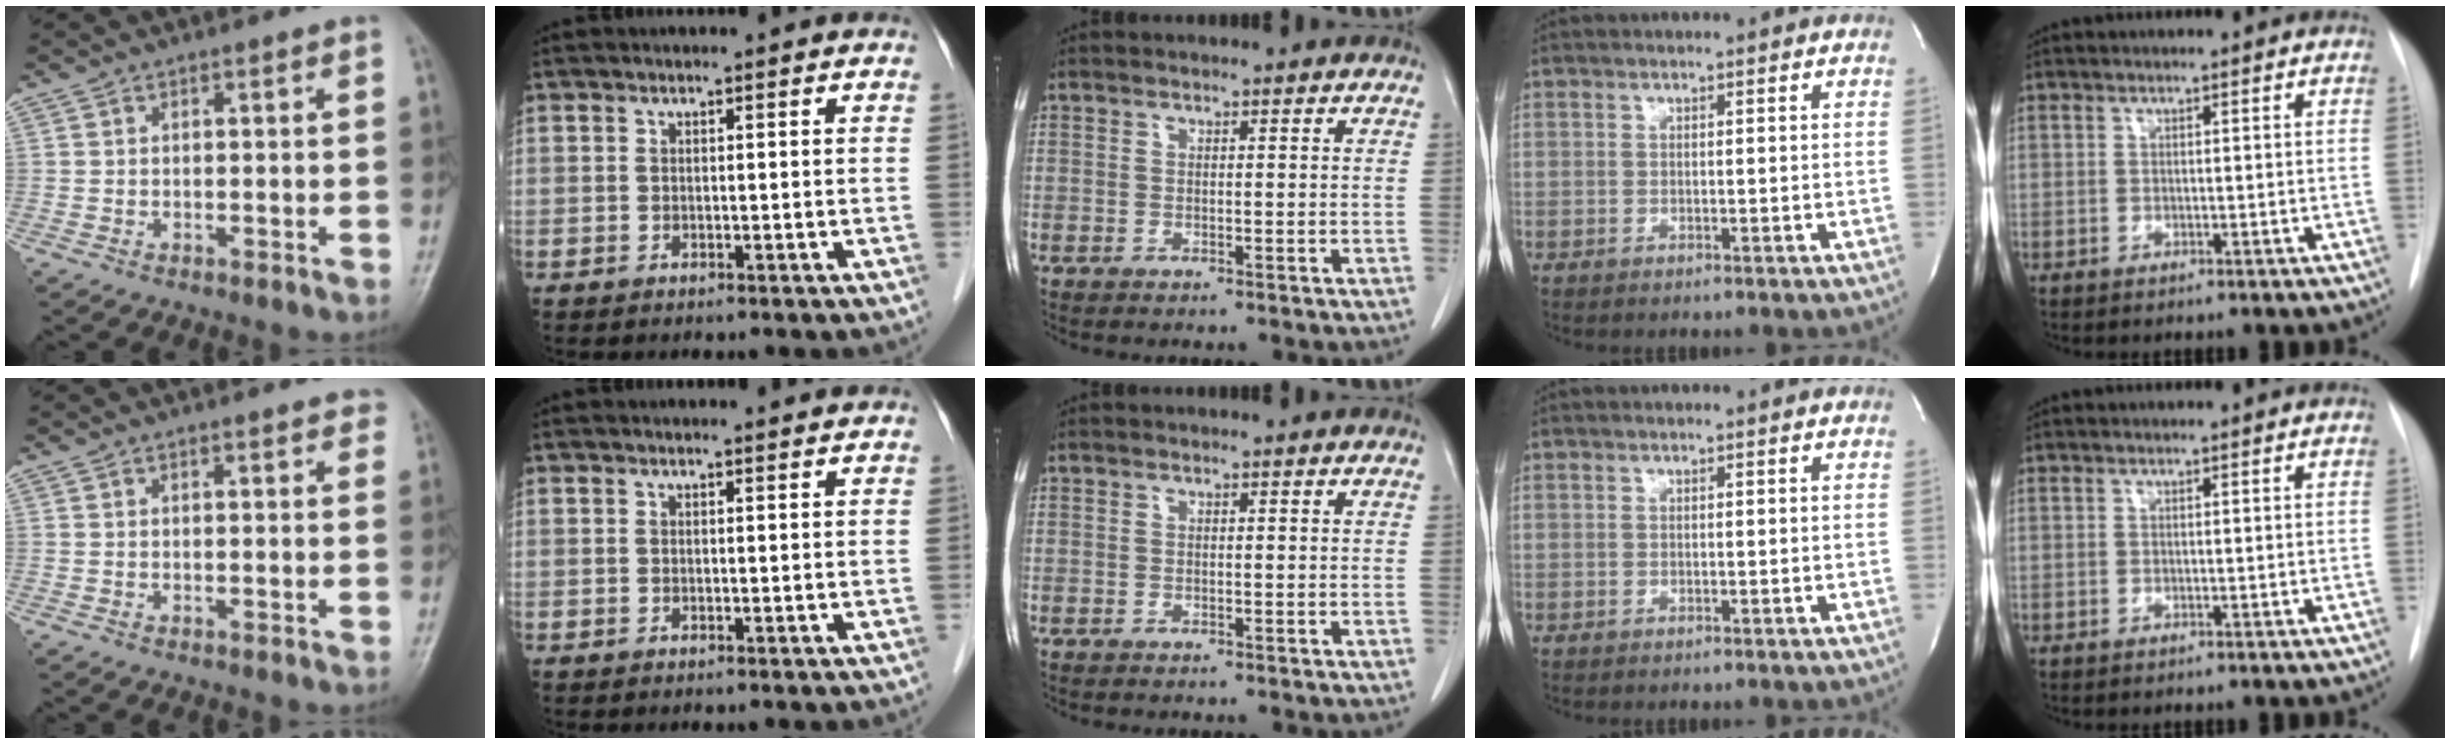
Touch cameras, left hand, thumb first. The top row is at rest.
{"thumb": {"total": 2.6, "force": [2.0, 1.0, 1.3], "torque": [0.003, 0.000, 0.015]}, "index": {"total": 2.0, "force": [2.0, 0.0, 0.3], "torque": [-0.009, 0.003, 0.023]}}